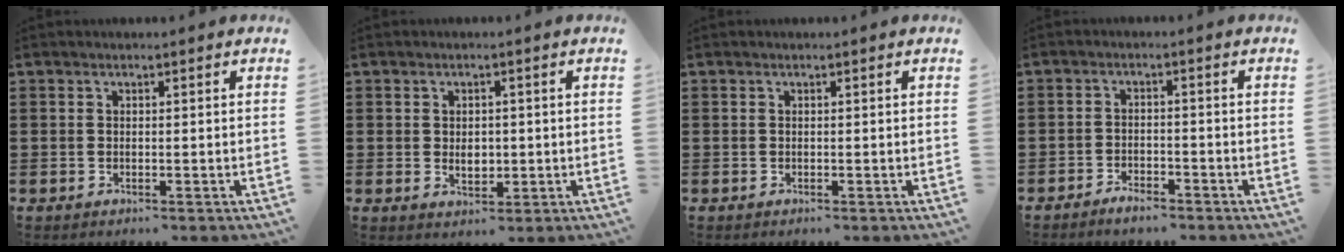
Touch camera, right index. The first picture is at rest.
{"total": 2.8, "force": [0.1, 1.8, 2.1], "torque": [-0.036, 0.003, -0.001]}
{"total": 0.0}
{"total": 2.2, "force": [-2.1, 0.6, 0.3], "torque": [-0.009, 0.005, -0.043]}